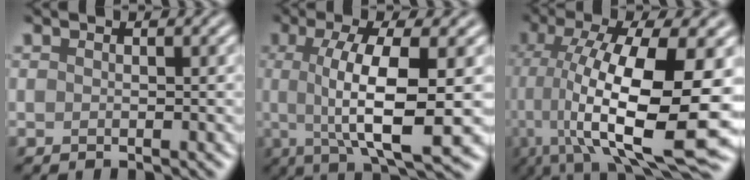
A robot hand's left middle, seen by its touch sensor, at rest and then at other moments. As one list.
[{"total": 9.0, "force": [-0.3, 2.4, 8.7], "torque": [-0.133, -0.002, -0.005]}, {"total": 15.3, "force": [-1.8, 5.0, 14.3], "torque": [-0.249, 0.000, -0.025]}]